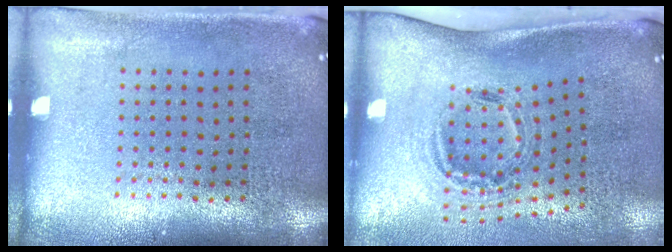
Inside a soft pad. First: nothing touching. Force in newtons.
{"total": 1.5, "press": 1.1, "slide": 1.0}